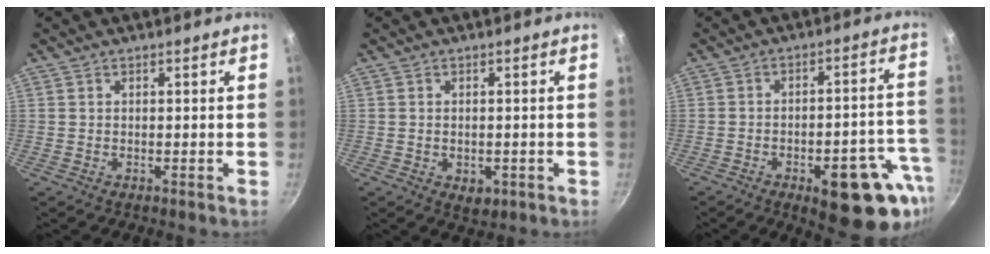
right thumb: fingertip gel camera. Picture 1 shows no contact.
{"total": 3.3, "force": [-0.9, 2.2, 2.3], "torque": [-0.029, -0.005, -0.010]}
{"total": 17.0, "force": [-7.6, 6.8, 13.6], "torque": [-0.120, 0.039, -0.092]}